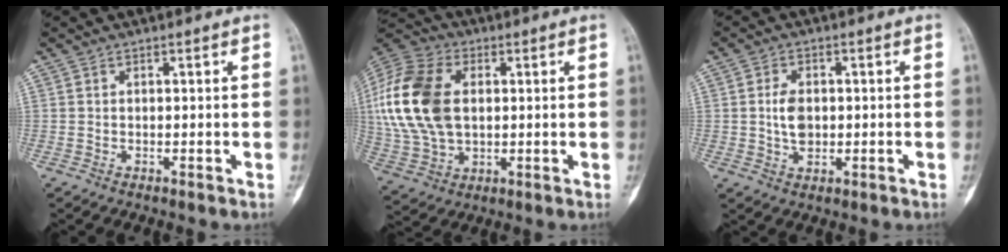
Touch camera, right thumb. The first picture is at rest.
{"total": 20.8, "force": [2.7, 13.7, 15.5], "torque": [-0.340, 0.006, 0.053]}
{"total": 4.8, "force": [0.0, 3.2, 3.6], "torque": [-0.060, 0.001, 0.001]}